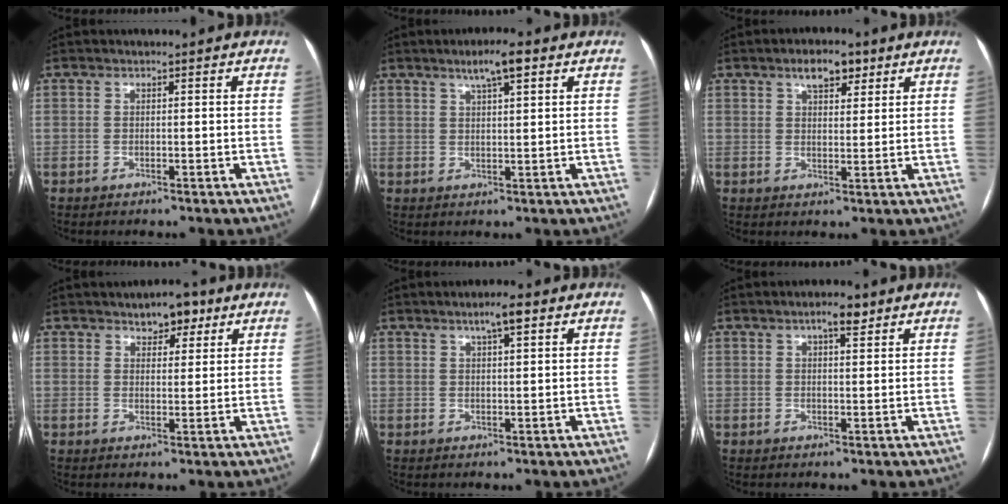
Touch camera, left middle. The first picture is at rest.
{"total": 4.9, "force": [3.0, 0.6, 3.9], "torque": [-0.068, 0.009, 0.048]}
{"total": 5.2, "force": [3.3, 2.2, 3.4], "torque": [-0.056, 0.008, 0.052]}
{"total": 4.6, "force": [3.0, 2.3, 2.5], "torque": [-0.033, 0.008, 0.045]}
{"total": 3.5, "force": [2.0, 0.4, 2.8], "torque": [-0.051, 0.007, 0.033]}
{"total": 3.4, "force": [2.1, 0.9, 2.5], "torque": [-0.045, 0.007, 0.031]}